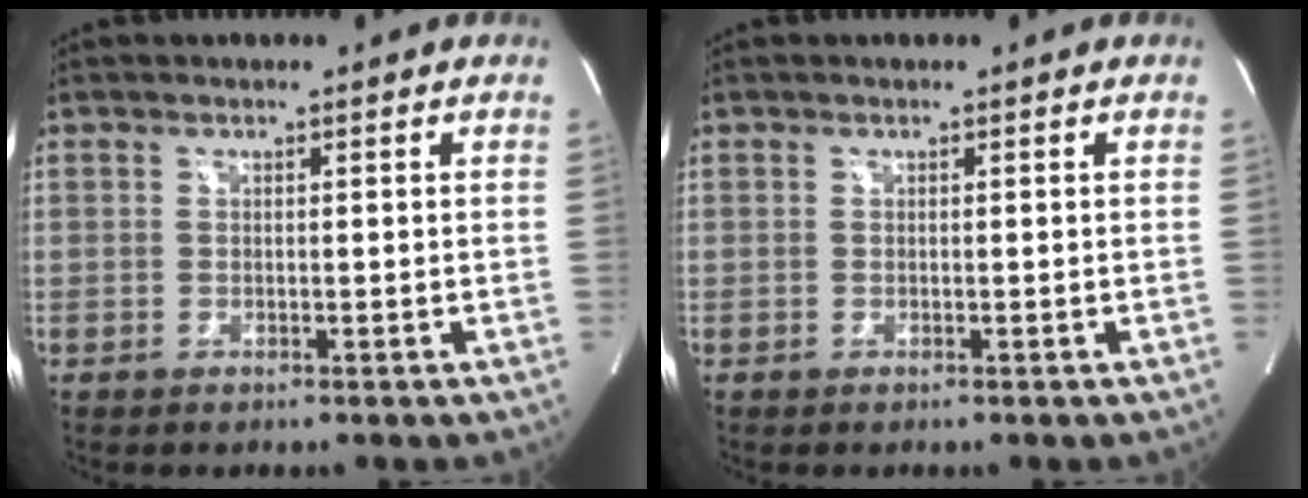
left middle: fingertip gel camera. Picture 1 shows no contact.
{"total": 0.0}